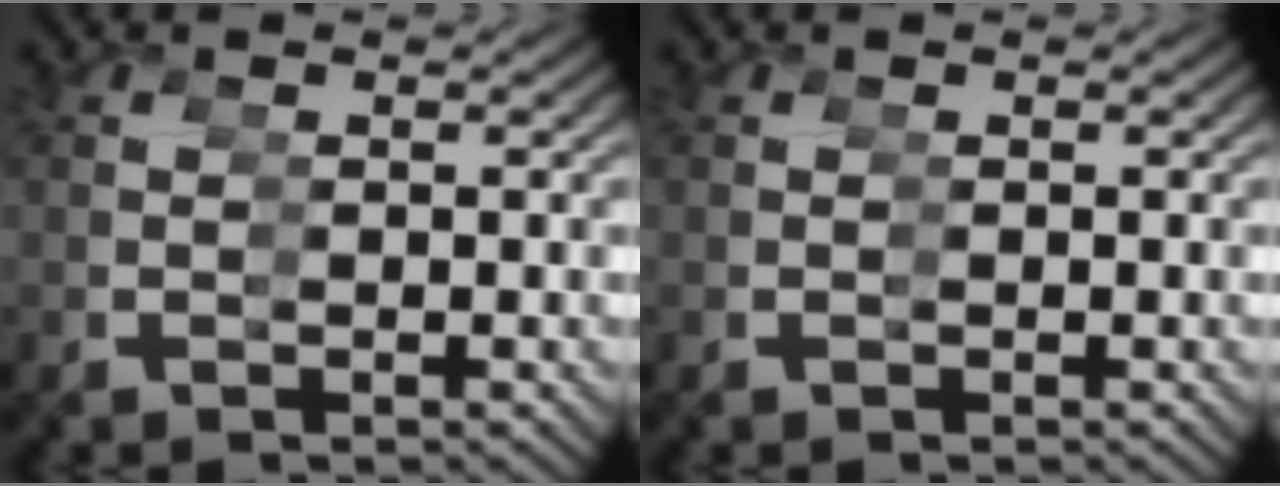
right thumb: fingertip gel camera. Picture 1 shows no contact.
{"total": 0.0}